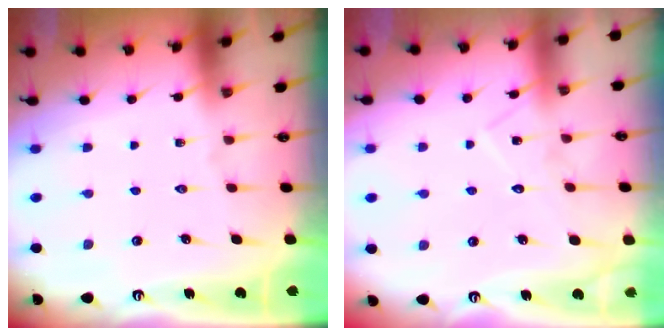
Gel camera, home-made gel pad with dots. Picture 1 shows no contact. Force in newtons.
{"total": 8.9, "press": 8.9, "slide": 0.6}